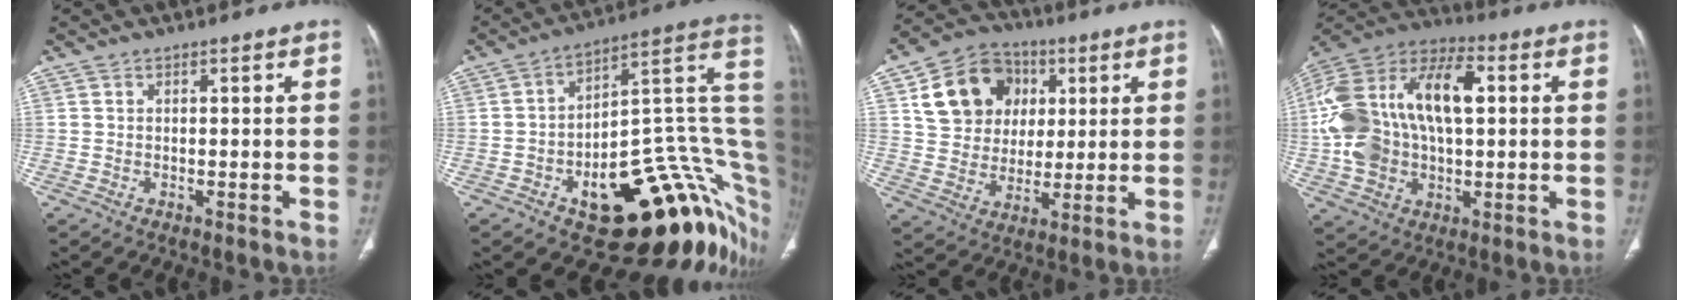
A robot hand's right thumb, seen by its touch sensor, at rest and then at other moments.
{"total": 27.9, "force": [-8.5, 12.6, 23.5], "torque": [-0.188, 0.083, -0.110]}
{"total": 15.4, "force": [5.0, 12.8, 6.9], "torque": [-0.092, 0.006, 0.089]}
{"total": 27.6, "force": [3.7, 16.6, 21.8], "torque": [-0.452, 0.035, 0.065]}